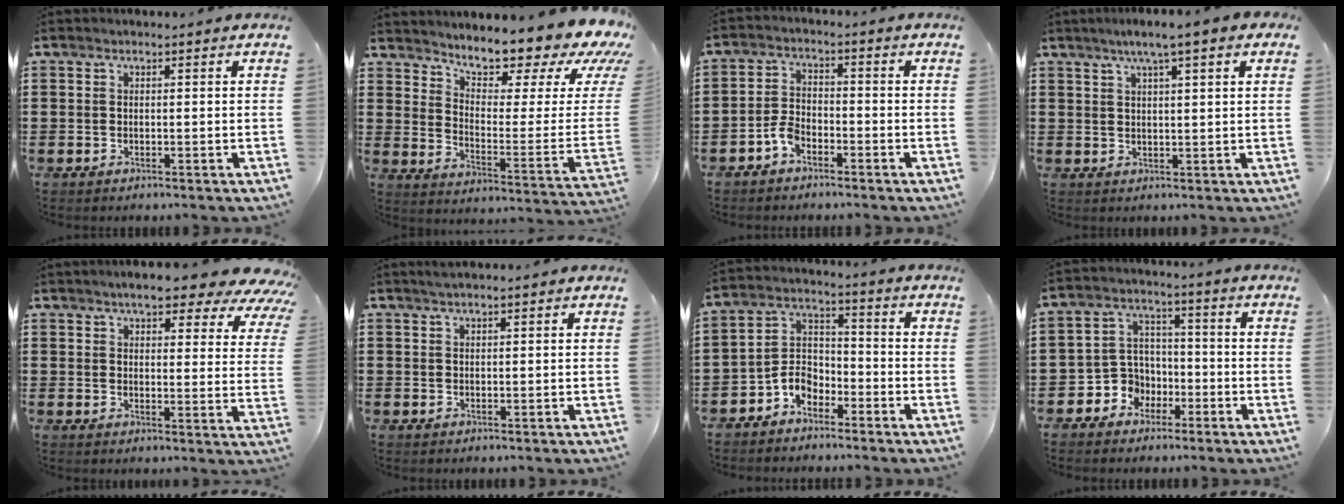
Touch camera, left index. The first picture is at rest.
{"total": 9.9, "force": [8.7, 2.0, 4.3], "torque": [-0.073, -0.082, 0.140]}
{"total": 3.5, "force": [-2.3, 1.8, 1.9], "torque": [-0.051, 0.003, -0.050]}
{"total": 4.0, "force": [2.4, 0.1, 3.2], "torque": [-0.066, 0.004, 0.041]}
{"total": 7.1, "force": [5.9, 1.4, 3.8], "torque": [-0.068, -0.025, 0.099]}
{"total": 1.1, "force": [0.9, 0.1, 0.6], "torque": [-0.012, 0.001, 0.017]}
{"total": 5.7, "force": [-4.1, 3.2, 2.3], "torque": [-0.057, 0.010, -0.084]}
{"total": 5.8, "force": [-2.8, 4.9, 1.1], "torque": [-0.048, 0.006, -0.058]}